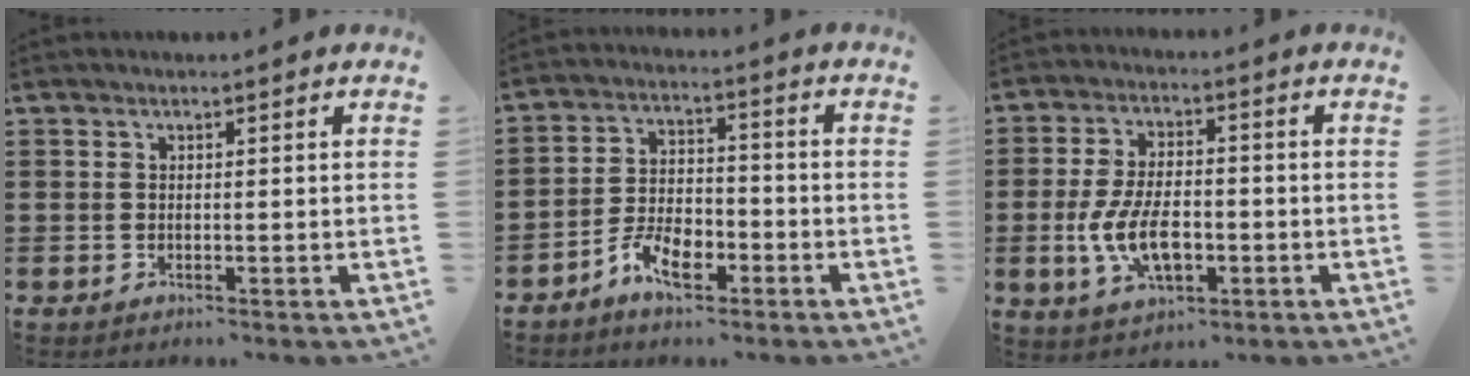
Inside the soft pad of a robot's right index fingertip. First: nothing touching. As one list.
[{"total": 6.3, "force": [-4.1, 3.0, 3.8], "torque": [-0.082, 0.012, -0.080]}, {"total": 8.8, "force": [-2.1, 4.3, 7.3], "torque": [-0.163, -0.002, -0.042]}]